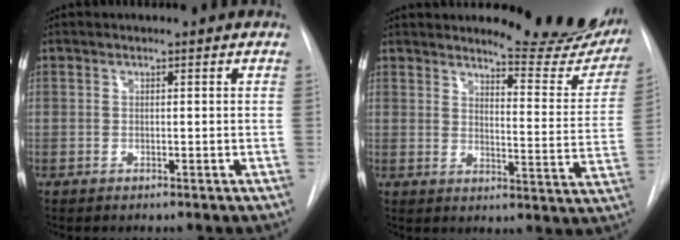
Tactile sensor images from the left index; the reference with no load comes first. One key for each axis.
{"total": 15.0, "fx": 13.8, "fy": 2.8, "fz": 5.3, "tx": -0.044, "ty": -0.074, "tz": 0.148}